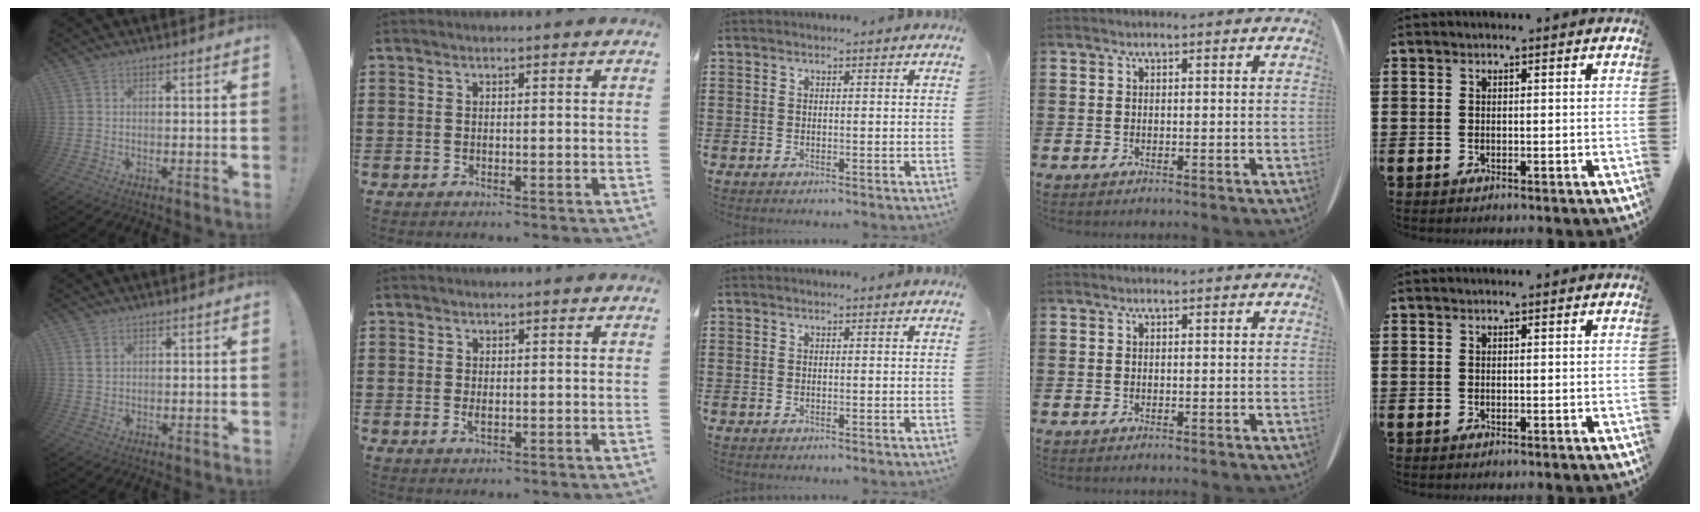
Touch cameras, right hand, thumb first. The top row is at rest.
{"thumb": {"total": 1.9, "force": [1.0, 1.2, 1.0], "torque": [-0.013, -0.001, 0.018]}, "index": {"total": 0.9, "force": [-0.1, 0.5, 0.8], "torque": [-0.016, -0.003, 0.000]}}